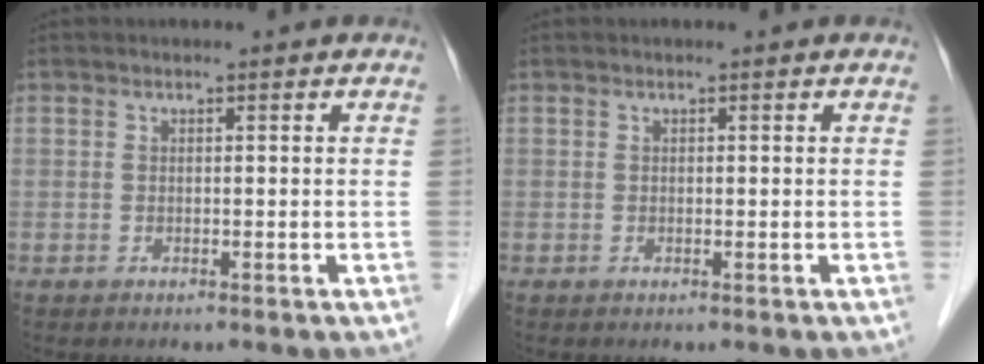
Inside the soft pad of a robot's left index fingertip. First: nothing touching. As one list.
[{"total": 0.0}]